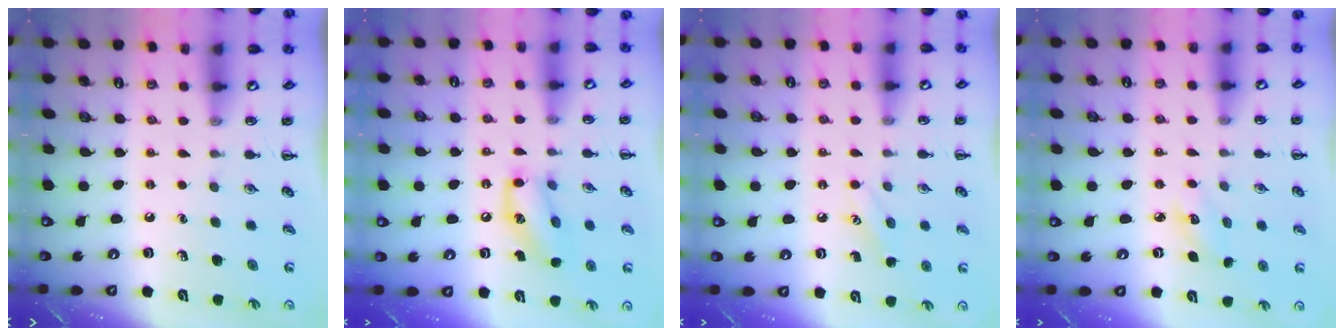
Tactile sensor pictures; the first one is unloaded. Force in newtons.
{"total": 12.5, "press": 12.4, "slide": 2.0}
{"total": 7.8, "press": 7.7, "slide": 1.6}
{"total": 3.9, "press": 3.7, "slide": 1.0}